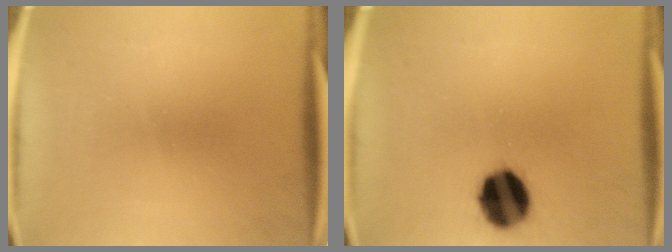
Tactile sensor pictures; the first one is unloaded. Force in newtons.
{"total": 13.1}